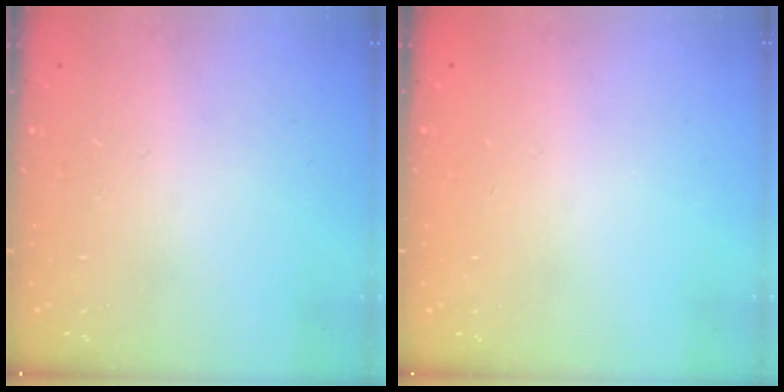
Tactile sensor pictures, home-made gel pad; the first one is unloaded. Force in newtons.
{"total": 0.0}